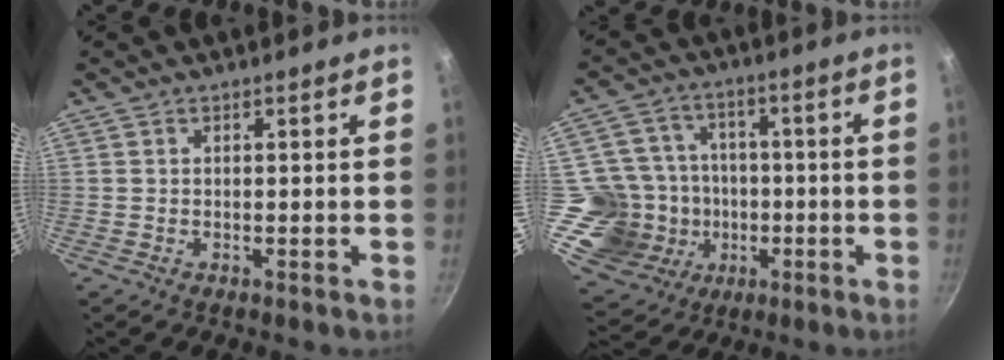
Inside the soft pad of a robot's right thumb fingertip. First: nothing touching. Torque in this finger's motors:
{"motor_torque": [1.27, 1.53, 0.80, -0.36, 0.03]}